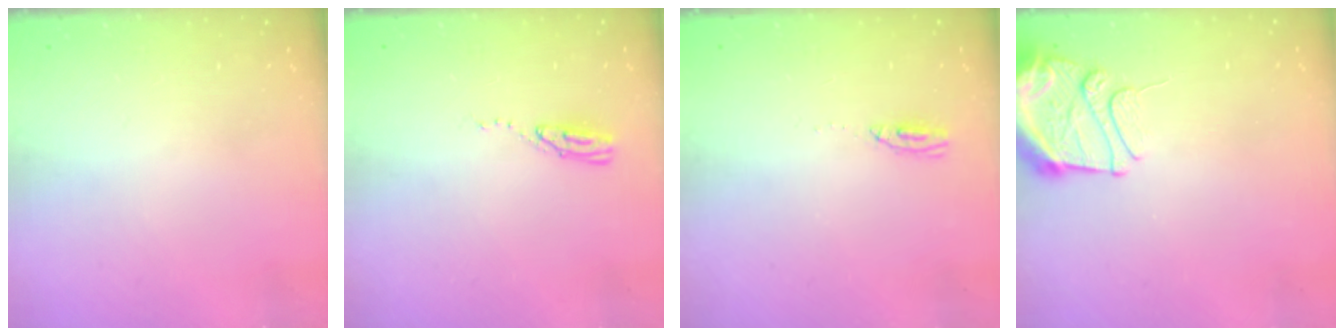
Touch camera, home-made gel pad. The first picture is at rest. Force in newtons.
{"total": 3.8, "press": 3.8, "slide": 0.2}
{"total": 3.7, "press": 3.3, "slide": 1.7}
{"total": 11.2, "press": 11.1, "slide": 1.0}